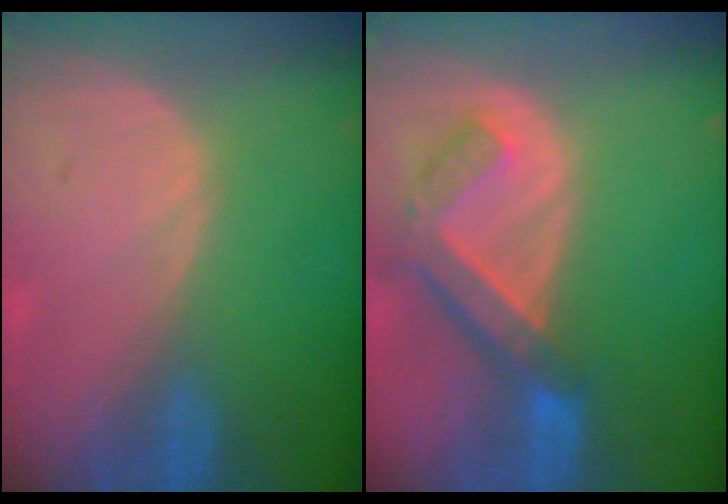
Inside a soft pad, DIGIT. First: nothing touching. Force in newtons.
{"total": 7.3, "press": 6.4, "slide": 3.6}